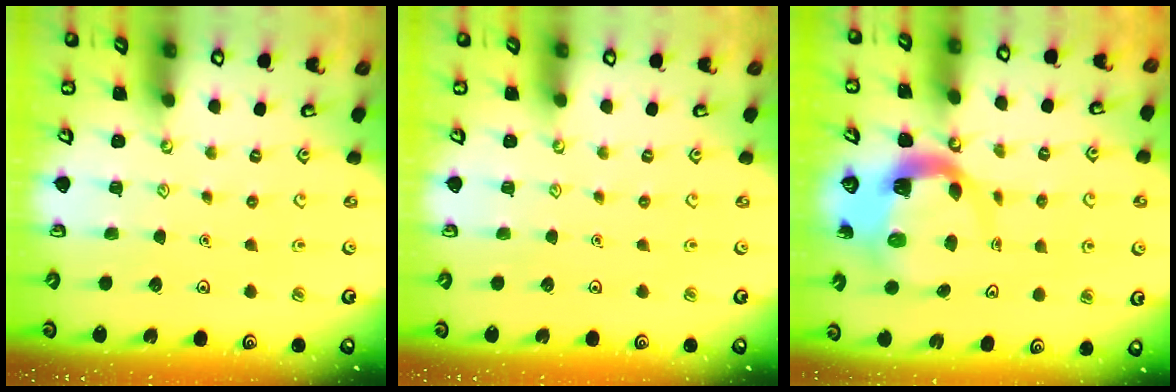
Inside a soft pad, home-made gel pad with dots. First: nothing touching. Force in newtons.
{"total": 0.0}
{"total": 6.6, "press": 6.5, "slide": 0.8}